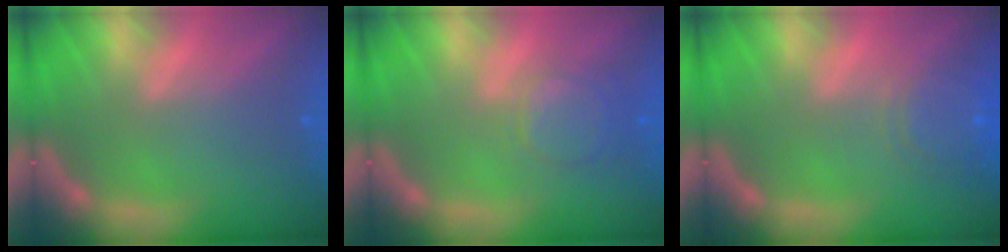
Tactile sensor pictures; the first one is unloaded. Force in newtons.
{"total": 4.0}
{"total": 4.6}